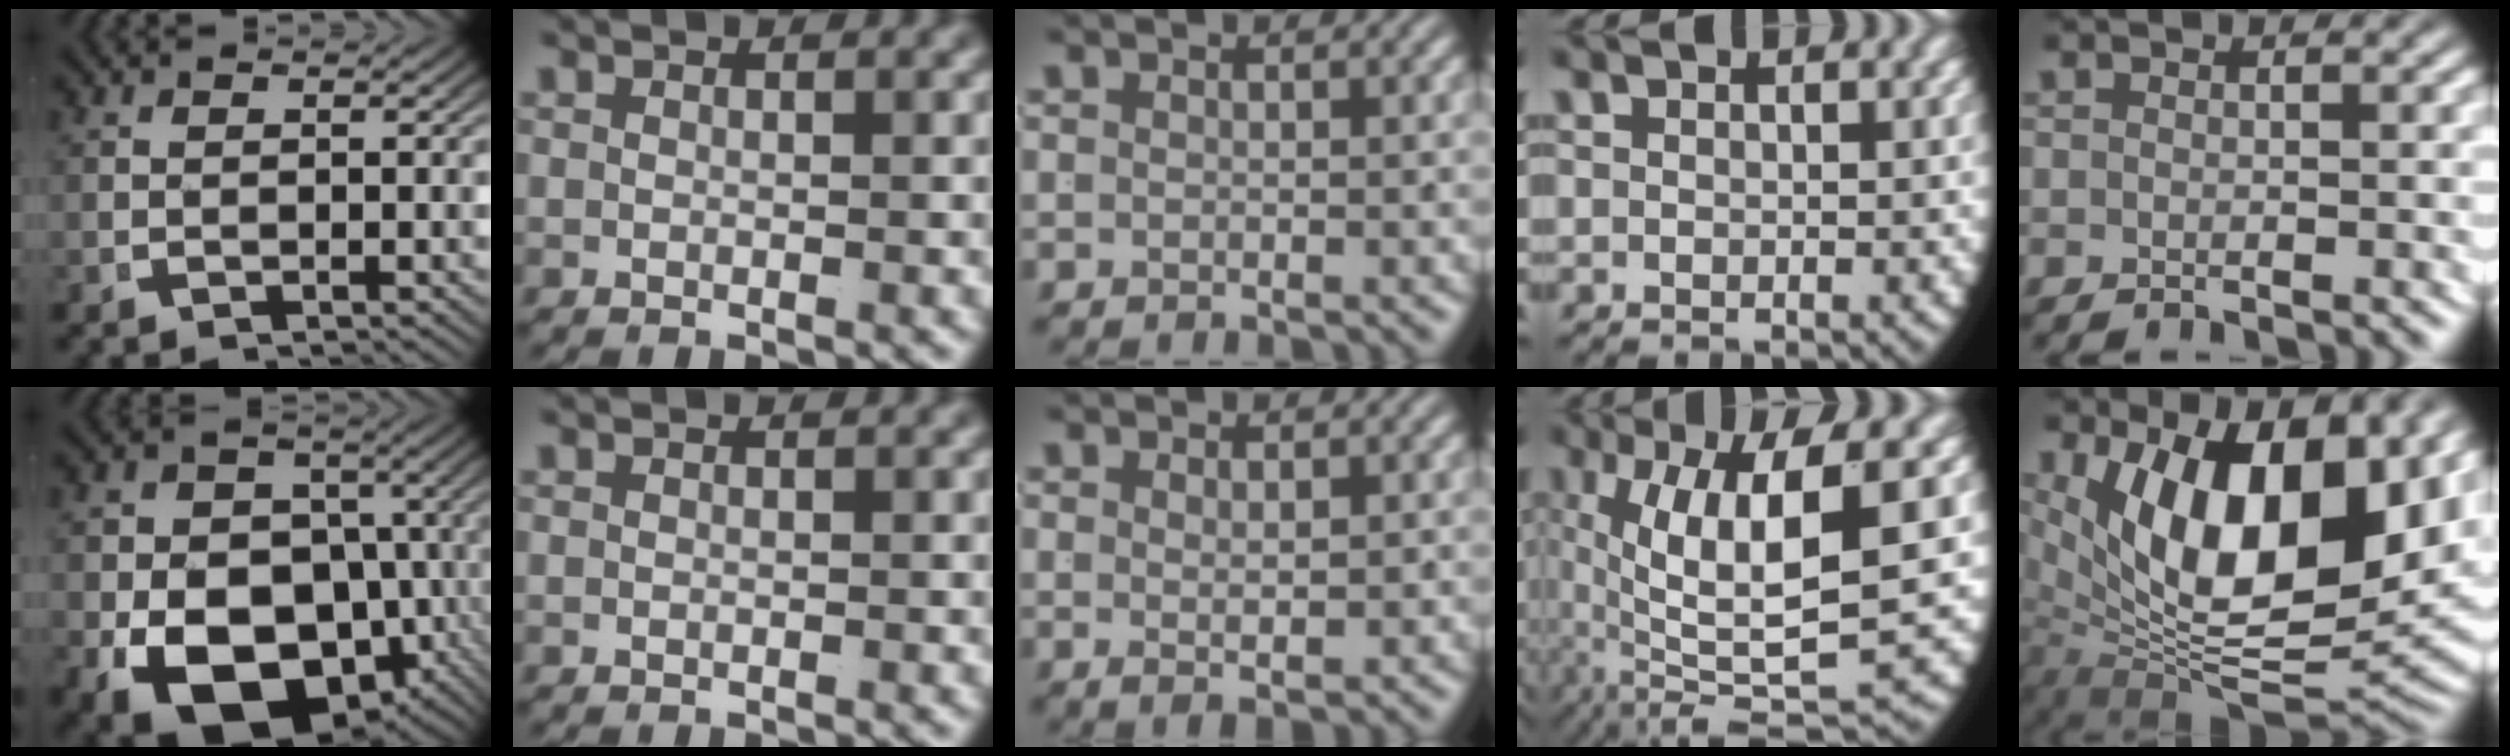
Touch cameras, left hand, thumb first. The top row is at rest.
{"thumb": {"total": 18.1, "force": [-5.2, 12.9, 11.6], "torque": [-0.225, -0.096, -0.042]}, "middle": {"total": 1.6, "force": [0.0, -0.4, 1.5], "torque": [-0.018, -0.012, 0.014]}, "ring": {"total": 11.1, "force": [-0.6, 4.8, 10.0], "torque": [-0.184, -0.023, 0.015]}, "little": {"total": 15.7, "force": [0.2, 8.7, 13.1], "torque": [-0.222, -0.038, 0.028]}}